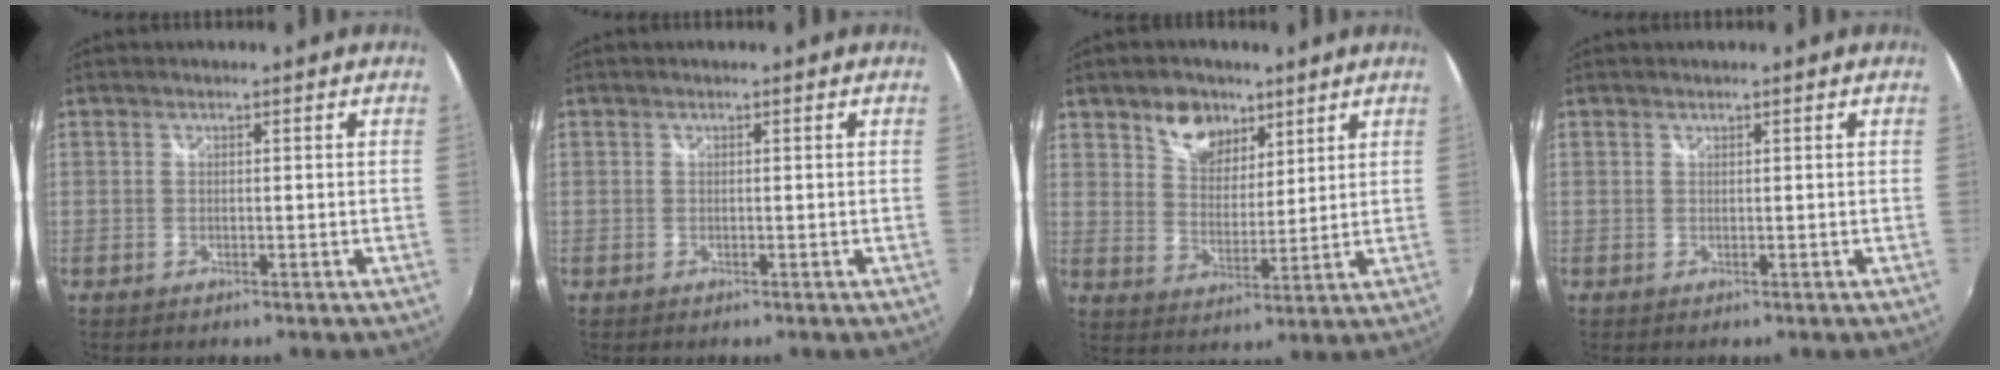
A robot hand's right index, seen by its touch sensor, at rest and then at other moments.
{"total": 0.0}
{"total": 8.8, "force": [5.7, 5.6, 3.6], "torque": [-0.058, 0.014, 0.102]}
{"total": 0.0}